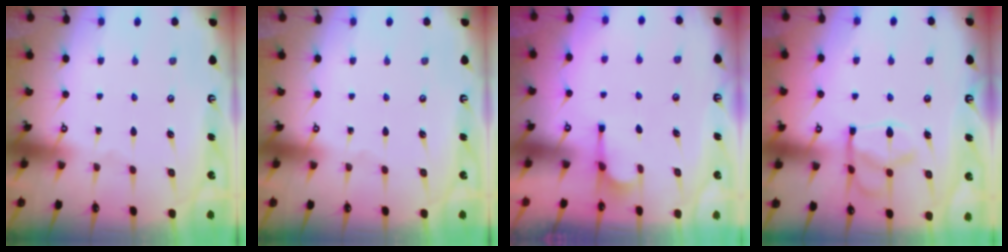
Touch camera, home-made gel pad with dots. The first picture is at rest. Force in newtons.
{"total": 0.0}
{"total": 3.3, "press": 3.1, "slide": 1.1}
{"total": 14.4, "press": 14.3, "slide": 1.5}